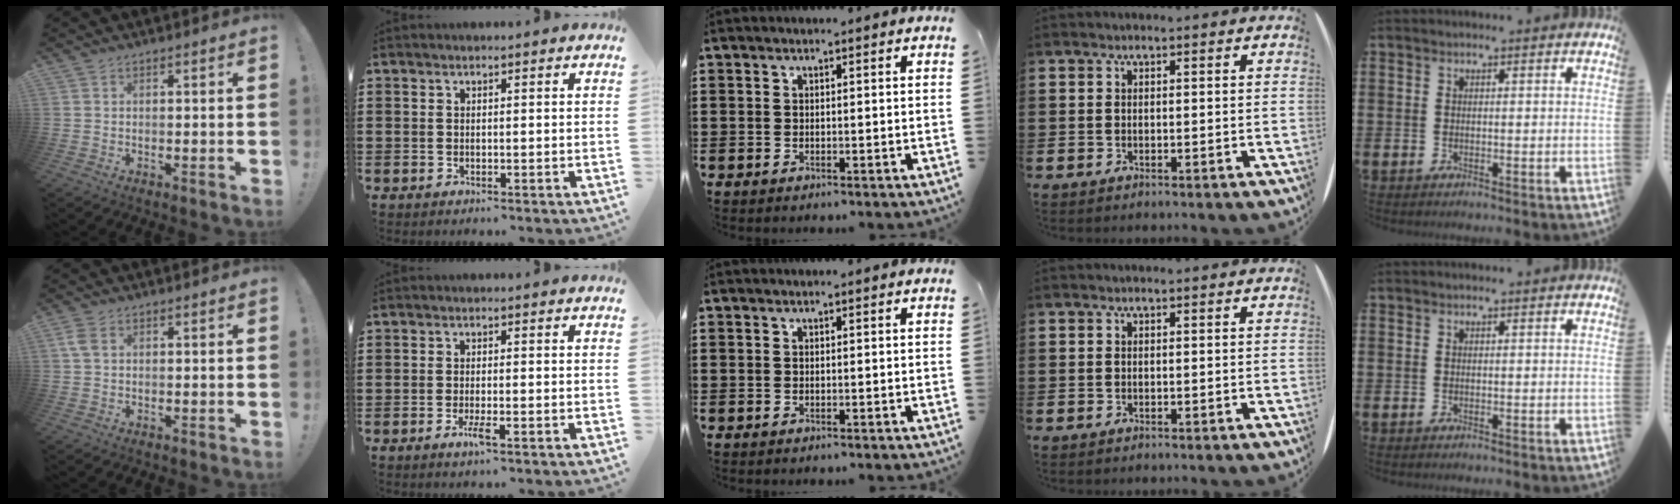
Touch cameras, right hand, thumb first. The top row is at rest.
{"thumb": {"total": 2.9, "force": [1.0, 1.6, 2.2], "torque": [-0.048, 0.005, 0.019]}, "index": {"total": 2.3, "force": [-1.1, 0.2, 2.0], "torque": [-0.048, -0.009, -0.025]}}